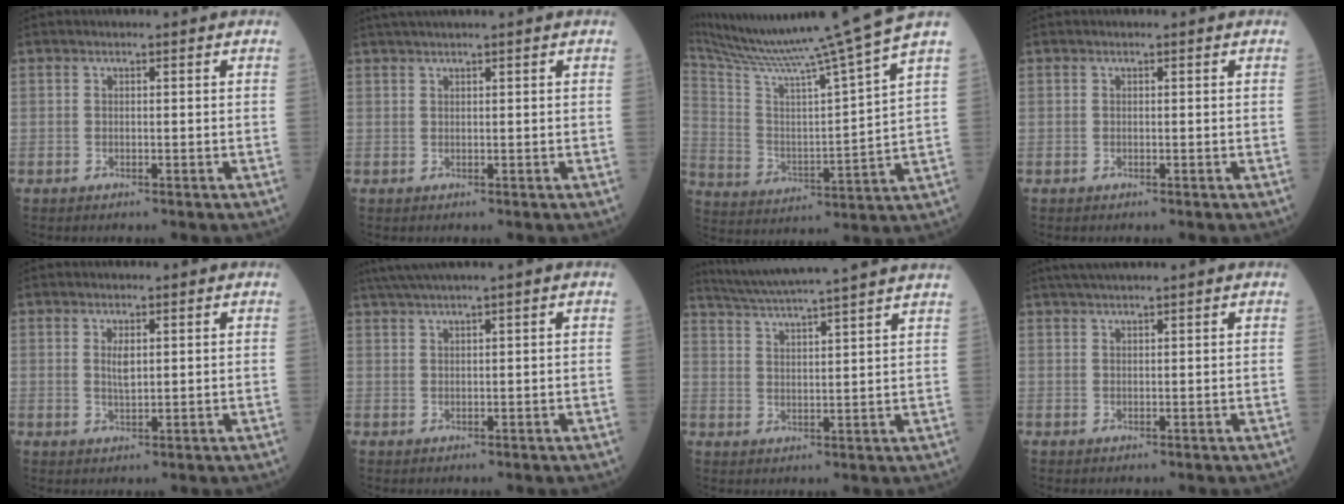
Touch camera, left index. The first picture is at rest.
{"total": 2.8, "force": [2.2, -0.7, 1.5], "torque": [-0.023, 0.019, 0.044]}
{"total": 20.2, "force": [17.6, -3.6, 9.3], "torque": [-0.170, -0.057, 0.277]}
{"total": 0.0}
{"total": 2.1, "force": [0.6, 0.6, 1.9], "torque": [-0.040, -0.003, 0.014]}
{"total": 3.7, "force": [2.7, -1.0, 2.3], "torque": [-0.052, 0.013, 0.058]}
{"total": 18.5, "force": [16.5, -1.5, 8.3], "torque": [-0.152, -0.004, 0.232]}
{"total": 3.8, "force": [3.1, -0.8, 2.0], "torque": [-0.031, 0.020, 0.057]}